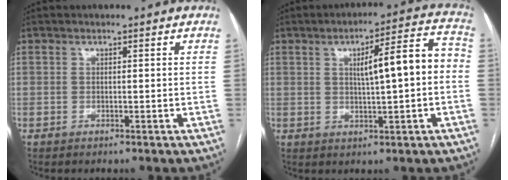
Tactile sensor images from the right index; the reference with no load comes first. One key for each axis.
{"total": 9.9, "fx": 0.5, "fy": 1.6, "fz": 9.7, "tx": -0.136, "ty": 0.030, "tz": 0.008}